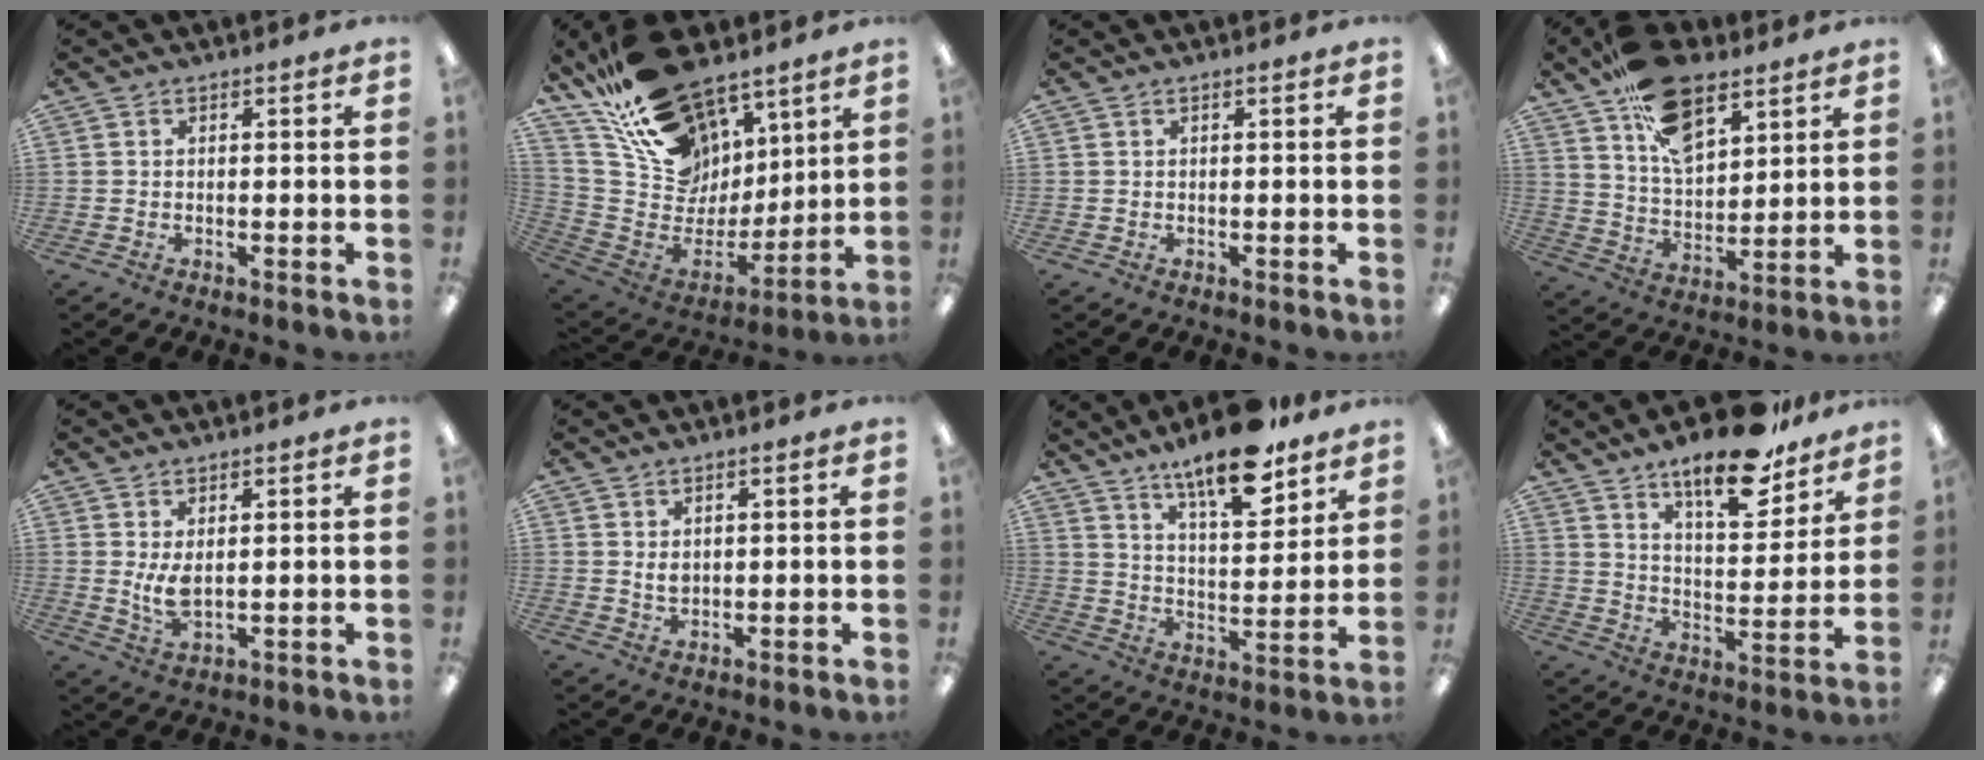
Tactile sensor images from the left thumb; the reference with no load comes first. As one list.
[{"total": 22.4, "force": [14.4, 13.8, 10.1], "torque": [-0.189, -0.095, 0.281]}, {"total": 0.0}, {"total": 16.1, "force": [10.1, 8.7, 9.2], "torque": [-0.152, -0.044, 0.185]}, {"total": 5.6, "force": [1.3, 2.6, 4.8], "torque": [-0.103, -0.008, 0.019]}, {"total": 2.2, "force": [0.9, 1.2, 1.6], "torque": [-0.034, 0.003, 0.014]}, {"total": 14.5, "force": [11.5, 4.1, 7.9], "torque": [-0.121, -0.071, 0.195]}, {"total": 16.6, "force": [12.5, 5.6, 9.4], "torque": [-0.137, -0.073, 0.208]}]